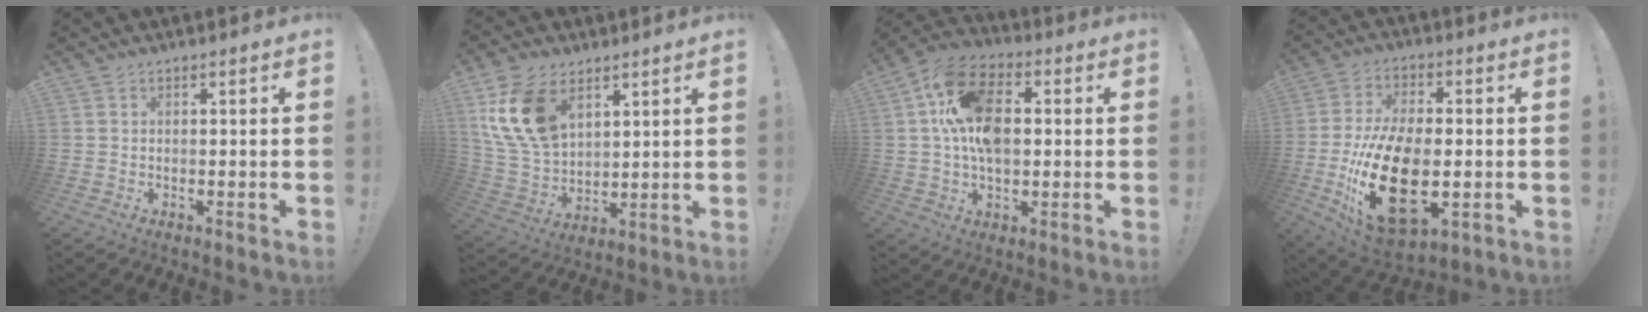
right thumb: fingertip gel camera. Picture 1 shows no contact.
{"total": 16.7, "force": [7.3, 10.8, 10.4], "torque": [-0.217, -0.026, 0.141]}
{"total": 17.4, "force": [1.8, 11.0, 13.3], "torque": [-0.247, 0.016, 0.032]}
{"total": 23.4, "force": [-4.6, 13.0, 19.0], "torque": [-0.372, 0.007, -0.064]}